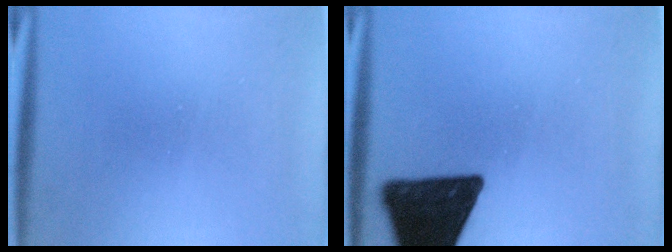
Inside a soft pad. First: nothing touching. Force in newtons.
{"total": 16.3}